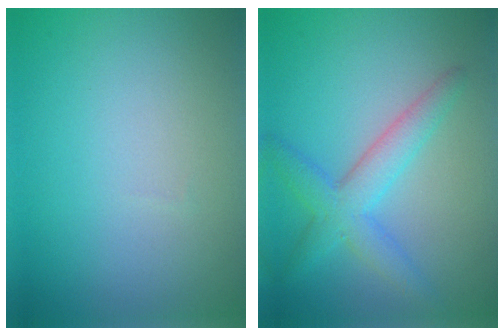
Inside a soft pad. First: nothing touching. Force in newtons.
{"total": 3.8, "press": 3.7, "slide": 0.1}